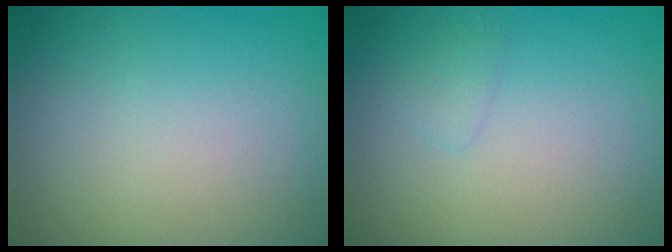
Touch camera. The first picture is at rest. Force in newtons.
{"total": 0.8, "press": 0.8, "slide": 0.0}